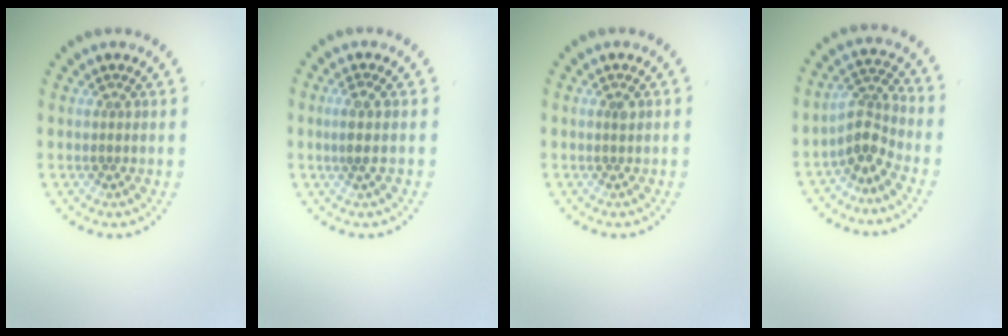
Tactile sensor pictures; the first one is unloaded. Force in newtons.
{"total": 1.2, "press": 0.8, "slide": 0.9}
{"total": 0.6, "press": 0.4, "slide": 0.4}
{"total": 2.9, "press": 2.2, "slide": 1.8}